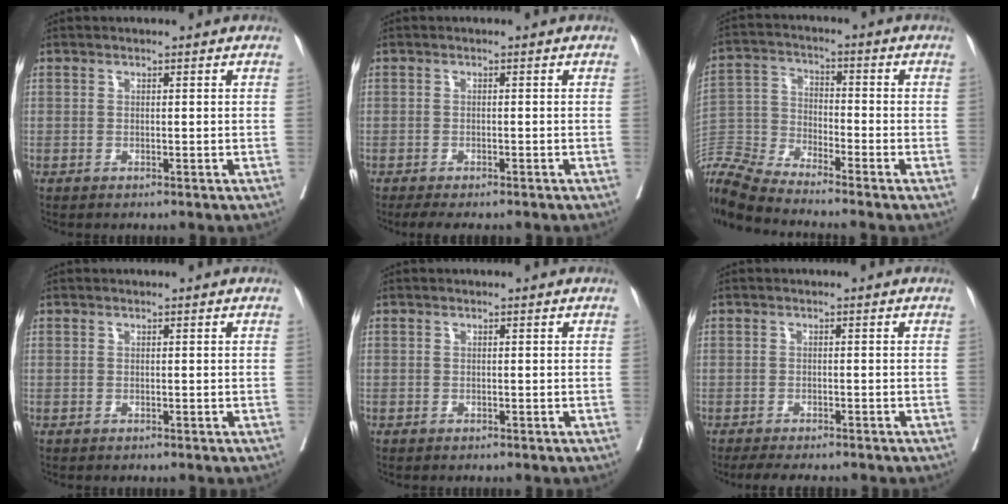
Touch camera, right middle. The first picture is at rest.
{"total": 4.4, "force": [-3.6, 1.5, 2.0], "torque": [-0.020, -0.007, -0.053]}
{"total": 12.1, "force": [-11.5, -0.8, 3.7], "torque": [-0.087, -0.003, -0.228]}
{"total": 0.0}
{"total": 0.6, "force": [-0.2, 0.6, -0.1], "torque": [0.007, 0.009, -0.006]}
{"total": 5.7, "force": [-4.9, 1.6, 2.4], "torque": [-0.027, -0.007, -0.071]}